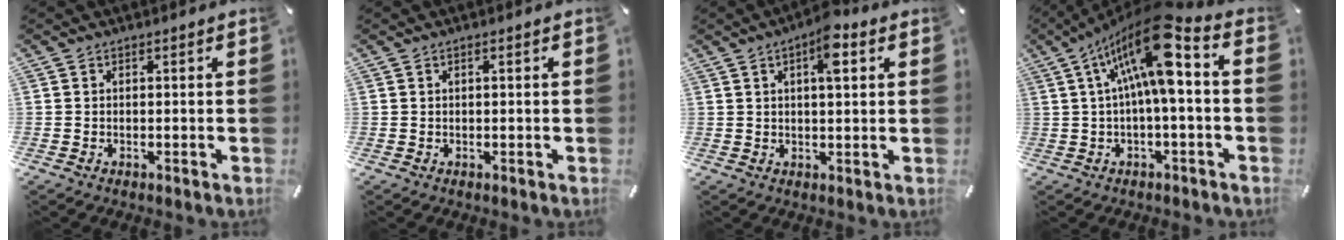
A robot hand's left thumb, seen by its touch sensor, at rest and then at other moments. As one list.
[{"total": 0.8, "force": [0.1, 0.2, 0.7], "torque": [-0.013, 0.001, 0.002]}, {"total": 6.9, "force": [3.0, 2.6, 5.7], "torque": [-0.086, -0.003, 0.045]}, {"total": 17.3, "force": [5.1, 5.3, 15.7], "torque": [-0.294, -0.027, 0.072]}]